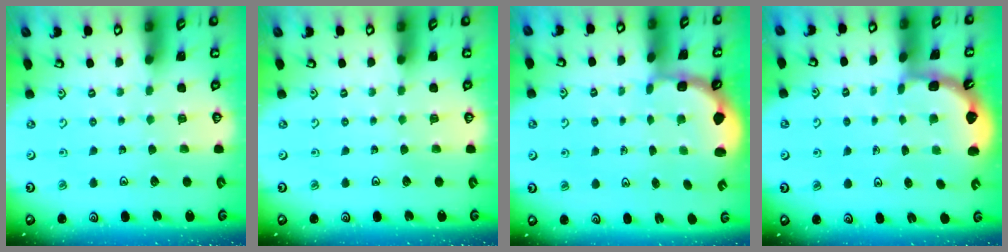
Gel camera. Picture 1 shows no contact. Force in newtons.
{"total": 0.0}
{"total": 2.5, "press": 2.2, "slide": 1.2}
{"total": 1.9, "press": 1.9, "slide": 0.2}